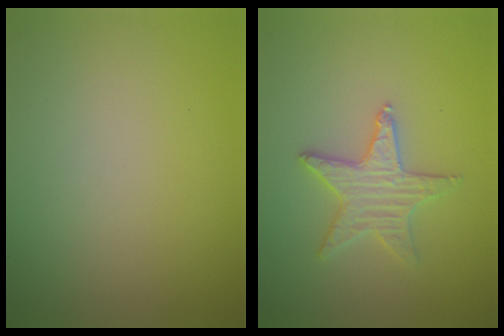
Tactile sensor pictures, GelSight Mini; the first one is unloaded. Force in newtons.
{"total": 3.0, "press": 3.0, "slide": 0.1}